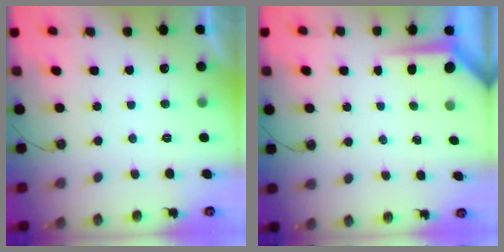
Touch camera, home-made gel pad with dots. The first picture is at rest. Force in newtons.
{"total": 4.0, "press": 4.0, "slide": 0.3}